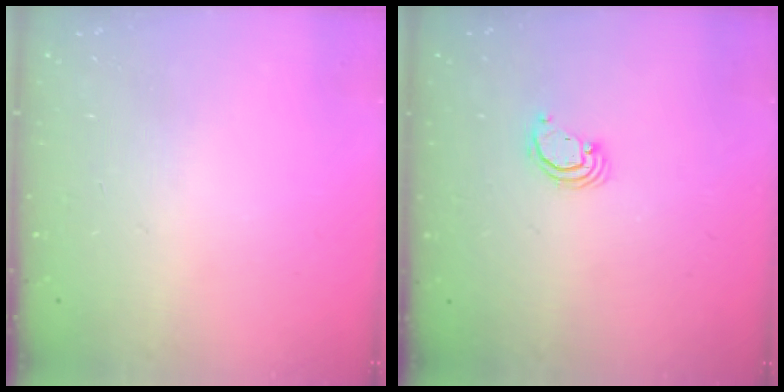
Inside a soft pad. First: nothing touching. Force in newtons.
{"total": 2.6, "press": 2.6, "slide": 0.2}